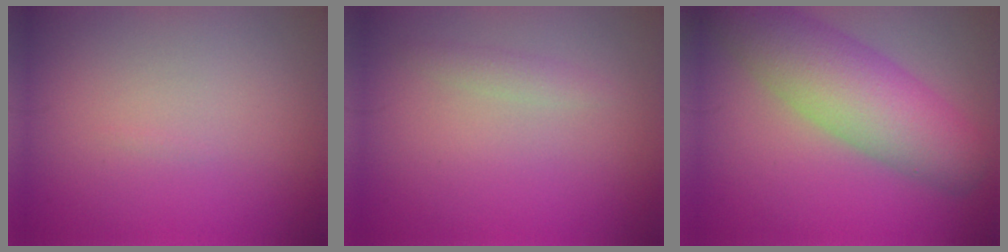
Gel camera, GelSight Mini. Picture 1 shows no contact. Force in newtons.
{"total": 1.1, "press": 1.1, "slide": 0.0}
{"total": 8.0, "press": 8.0, "slide": 0.3}